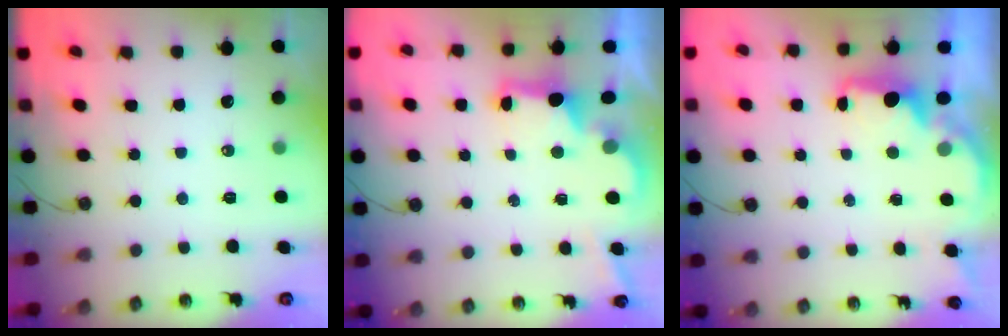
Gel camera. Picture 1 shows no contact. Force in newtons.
{"total": 2.6, "press": 2.5, "slide": 0.9}
{"total": 2.3, "press": 2.1, "slide": 0.8}